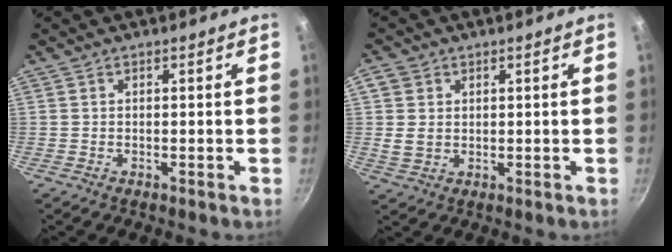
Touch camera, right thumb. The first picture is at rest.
{"total": 4.7, "force": [0.6, 4.1, 2.4], "torque": [-0.029, -0.005, 0.011]}